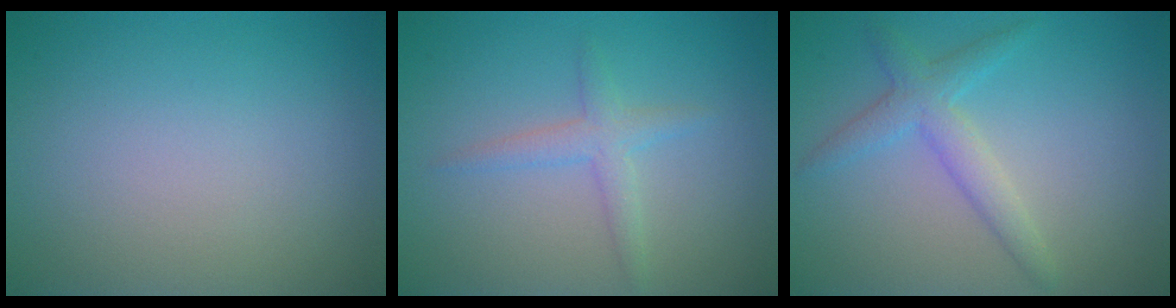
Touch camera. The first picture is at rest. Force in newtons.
{"total": 1.9, "press": 1.9, "slide": 0.1}
{"total": 2.9, "press": 2.9, "slide": 0.1}